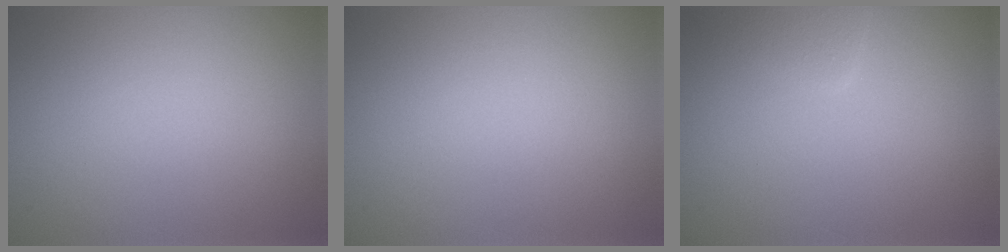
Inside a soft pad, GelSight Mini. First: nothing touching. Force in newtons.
{"total": 0.0}
{"total": 1.6, "press": 1.6, "slide": 0.0}